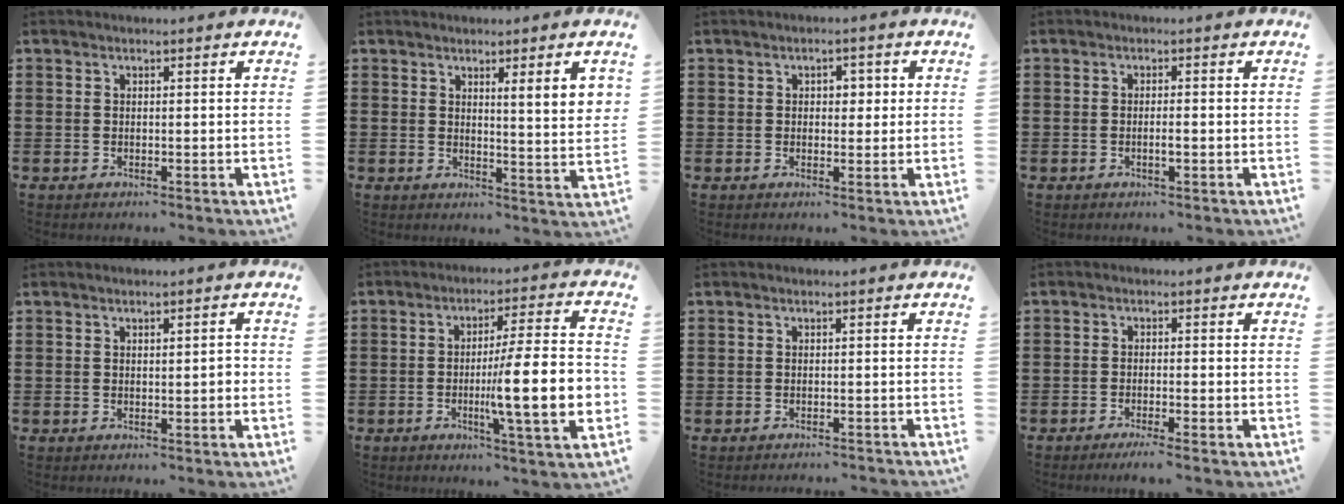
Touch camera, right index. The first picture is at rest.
{"total": 4.3, "force": [2.4, -0.3, 3.6], "torque": [-0.068, -0.007, 0.038]}
{"total": 2.1, "force": [0.2, 1.5, 1.4], "torque": [-0.023, 0.005, -0.001]}
{"total": 1.6, "force": [-0.6, 0.2, 1.5], "torque": [-0.028, 0.000, -0.010]}
{"total": 1.2, "force": [0.1, 0.3, 1.1], "torque": [-0.019, 0.001, 0.000]}
{"total": 13.2, "force": [-2.6, 1.4, 12.8], "torque": [-0.205, -0.017, -0.053]}
{"total": 1.0, "force": [-0.9, 0.1, -0.2], "torque": [0.000, 0.003, -0.022]}
{"total": 1.8, "force": [-1.4, -0.2, 1.1], "torque": [-0.018, -0.001, -0.026]}